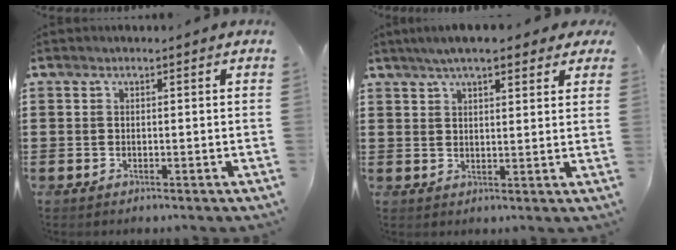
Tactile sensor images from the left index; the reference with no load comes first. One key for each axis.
{"total": 5.6, "fx": 4.5, "fy": 1.1, "fz": 3.2, "tx": -0.074, "ty": 0.003, "tz": 0.080}